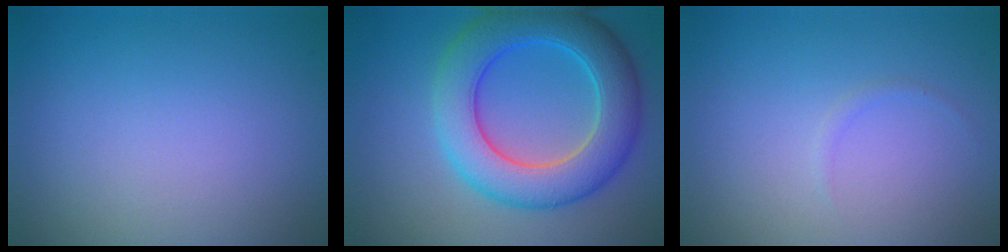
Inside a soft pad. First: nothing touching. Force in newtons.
{"total": 8.2, "press": 8.2, "slide": 0.2}
{"total": 0.5, "press": 0.5, "slide": 0.0}